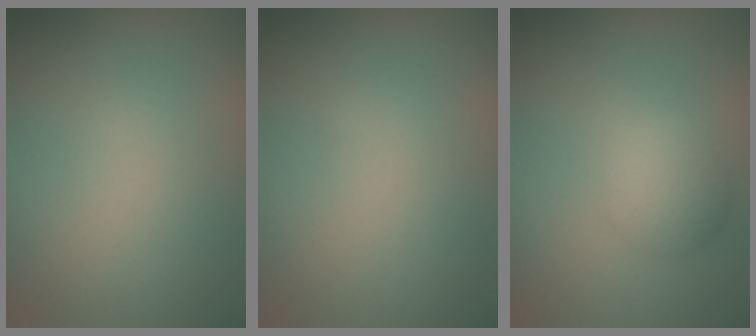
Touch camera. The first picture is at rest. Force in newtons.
{"total": 0.0}
{"total": 3.0, "press": 3.0, "slide": 0.1}